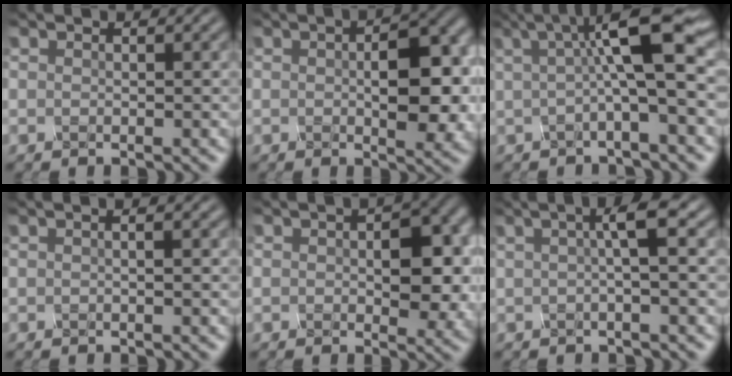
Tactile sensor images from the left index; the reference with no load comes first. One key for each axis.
{"total": 6.5, "fx": 0.0, "fy": 3.2, "fz": 5.6, "tx": -0.078, "ty": -0.001, "tz": -0.001}
{"total": 6.8, "fx": 1.3, "fy": 1.0, "fz": 6.6, "tx": -0.108, "ty": 0.015, "tz": 0.013}
{"total": 1.7, "fx": 0.5, "fy": 0.6, "fz": 1.5, "tx": -0.015, "ty": -0.002, "tz": -0.005}
{"total": 5.9, "fx": 0.3, "fy": 3.5, "fz": 4.8, "tx": -0.058, "ty": -0.002, "tz": 0.003}
{"total": 3.4, "fx": 0.6, "fy": 0.5, "fz": 3.3, "tx": -0.050, "ty": 0.013, "tz": 0.005}